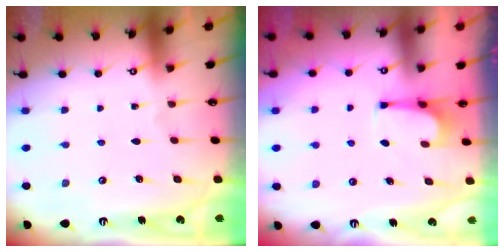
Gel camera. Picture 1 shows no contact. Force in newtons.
{"total": 4.1, "press": 4.1, "slide": 0.3}